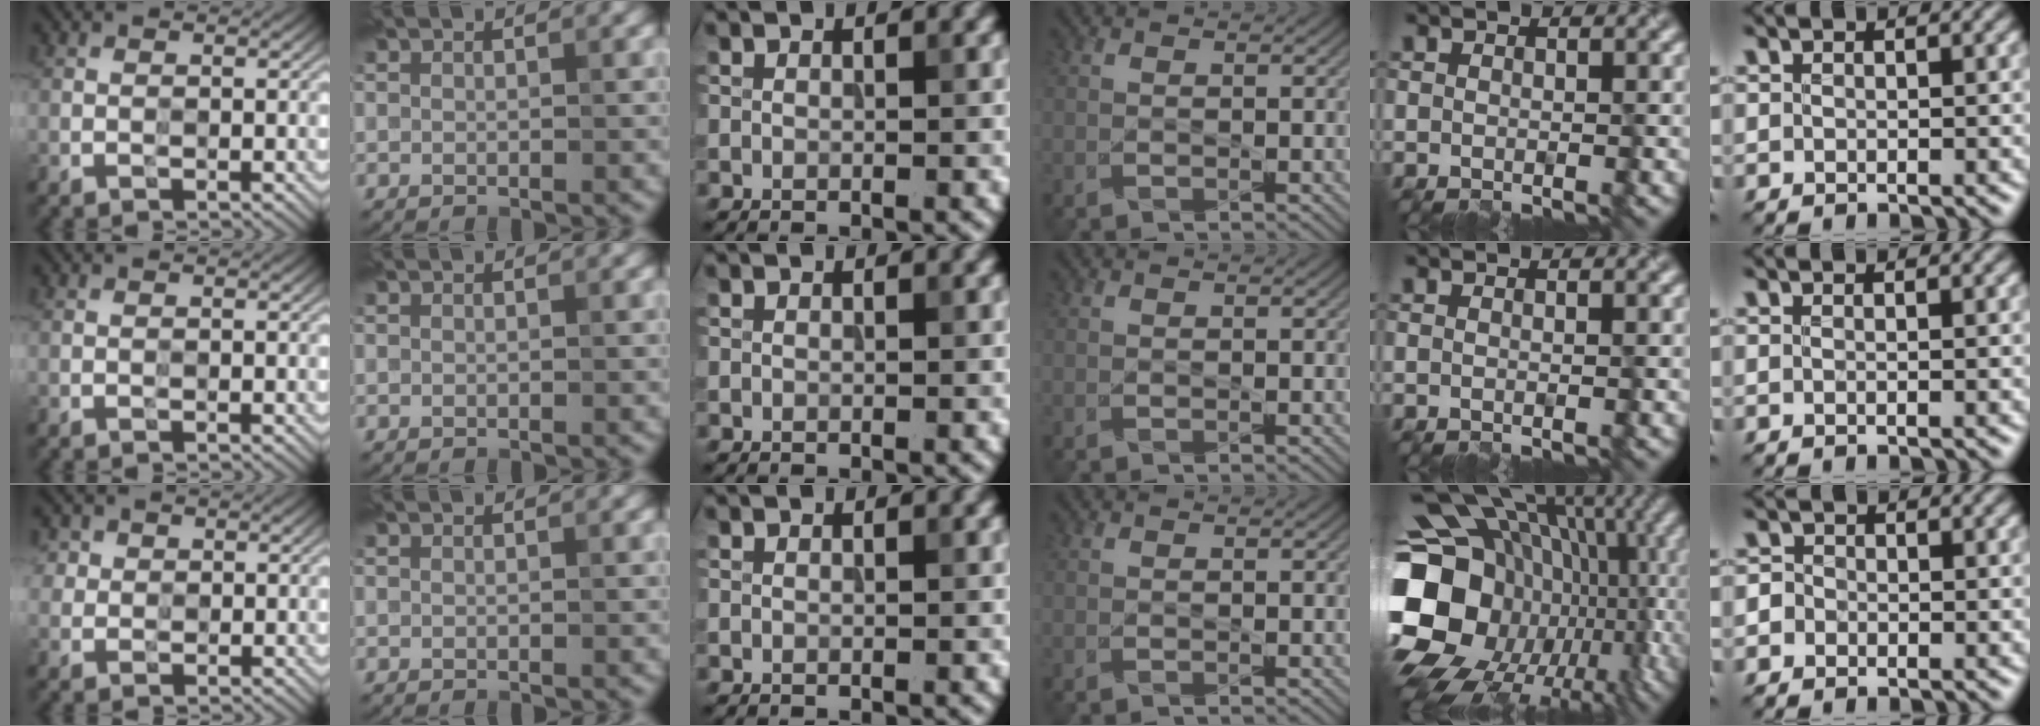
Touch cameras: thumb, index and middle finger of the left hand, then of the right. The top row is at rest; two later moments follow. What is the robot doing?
{"motion": "wipe", "object": "plastic plate"}